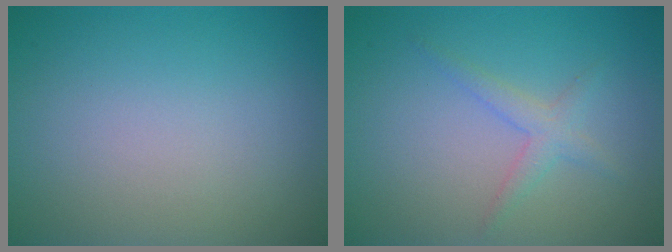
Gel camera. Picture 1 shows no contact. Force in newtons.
{"total": 1.8, "press": 1.8, "slide": 0.0}